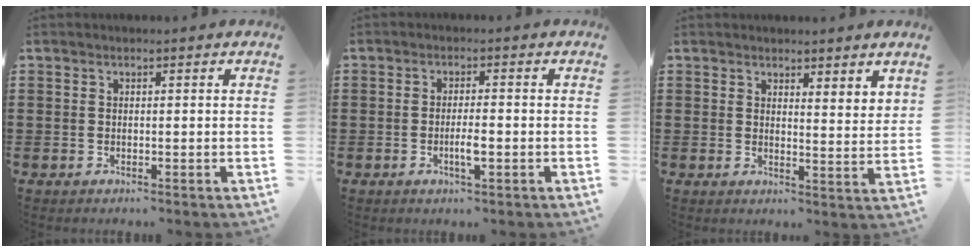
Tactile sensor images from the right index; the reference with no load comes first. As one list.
[{"total": 3.1, "force": [-1.0, 0.5, 2.9], "torque": [-0.049, 0.002, -0.018]}, {"total": 2.6, "force": [2.6, 0.1, 0.2], "torque": [-0.013, -0.003, 0.050]}]